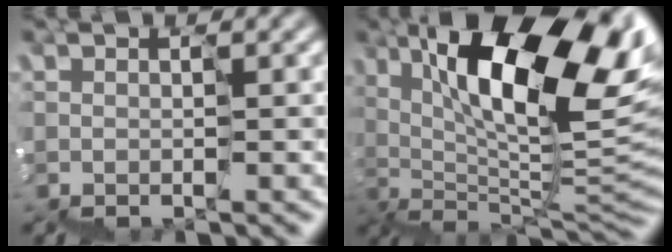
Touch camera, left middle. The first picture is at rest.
{"total": 12.7, "force": [4.5, 4.5, 10.9], "torque": [-0.175, 0.004, 0.077]}